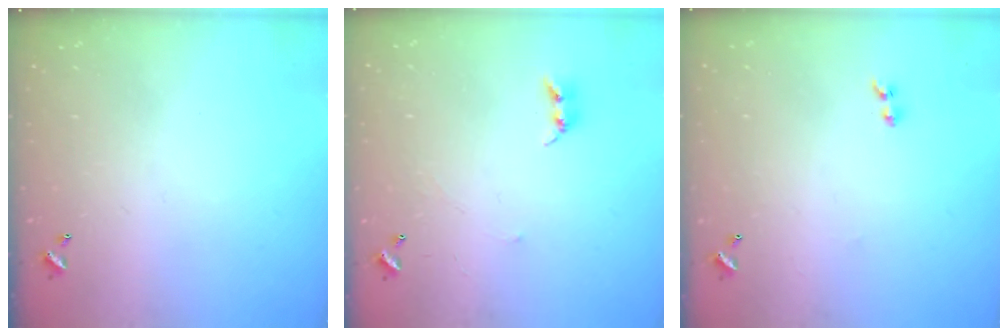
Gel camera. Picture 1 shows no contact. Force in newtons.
{"total": 2.4, "press": 2.4, "slide": 0.2}
{"total": 2.0, "press": 1.7, "slide": 1.0}